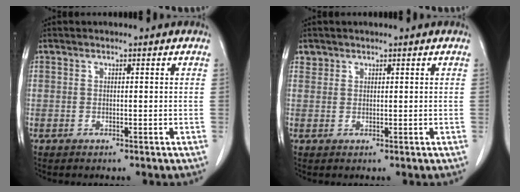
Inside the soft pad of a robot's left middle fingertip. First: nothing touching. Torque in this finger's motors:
{"motor_torque": [0.26, -0.31, 0.01, -0.01]}